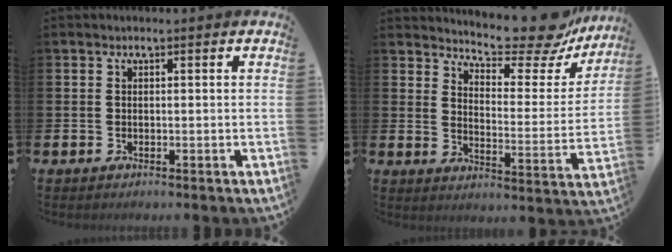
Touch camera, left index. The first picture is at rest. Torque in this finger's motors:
{"motor_torque": [1.00, -1.14, 0.77, 0.12]}